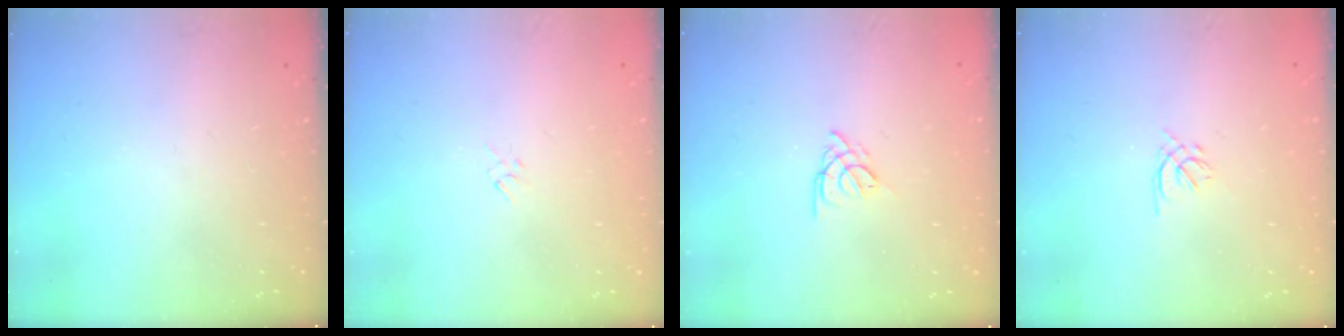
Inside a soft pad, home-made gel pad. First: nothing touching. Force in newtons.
{"total": 2.3, "press": 2.2, "slide": 0.6}
{"total": 3.8, "press": 3.8, "slide": 0.6}
{"total": 1.4, "press": 1.3, "slide": 0.5}